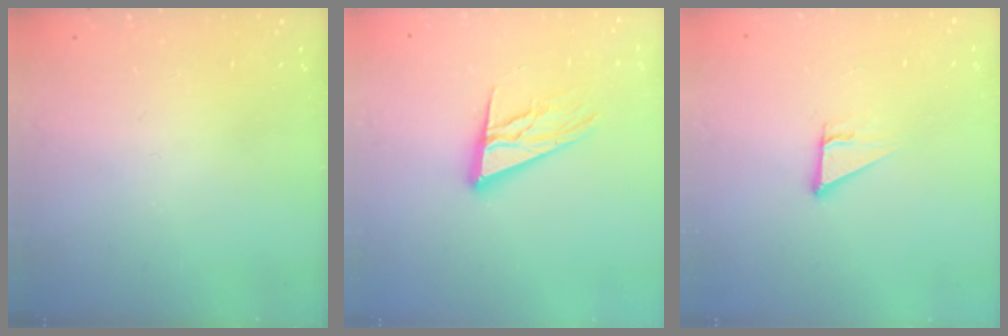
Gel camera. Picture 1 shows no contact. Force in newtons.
{"total": 13.3, "press": 13.1, "slide": 2.5}
{"total": 3.8, "press": 3.8, "slide": 0.2}